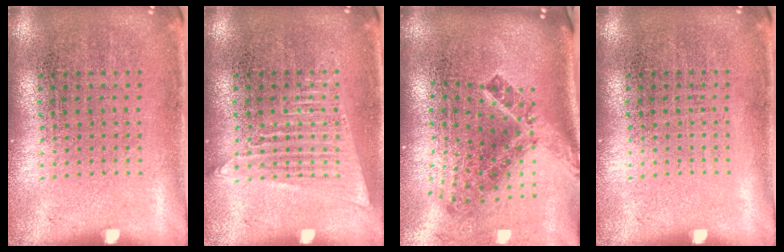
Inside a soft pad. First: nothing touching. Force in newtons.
{"total": 1.9, "press": 1.9, "slide": 0.2}
{"total": 2.7, "press": 1.6, "slide": 2.1}
{"total": 0.0}